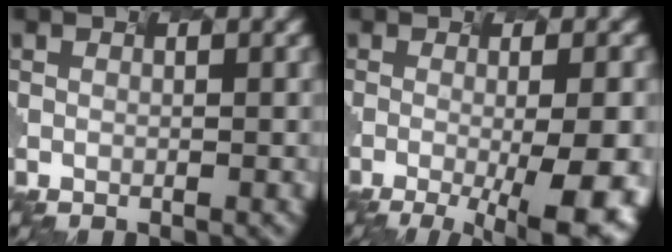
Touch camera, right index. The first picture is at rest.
{"total": 10.4, "force": [-3.0, 3.0, 9.5], "torque": [-0.094, -0.009, -0.024]}